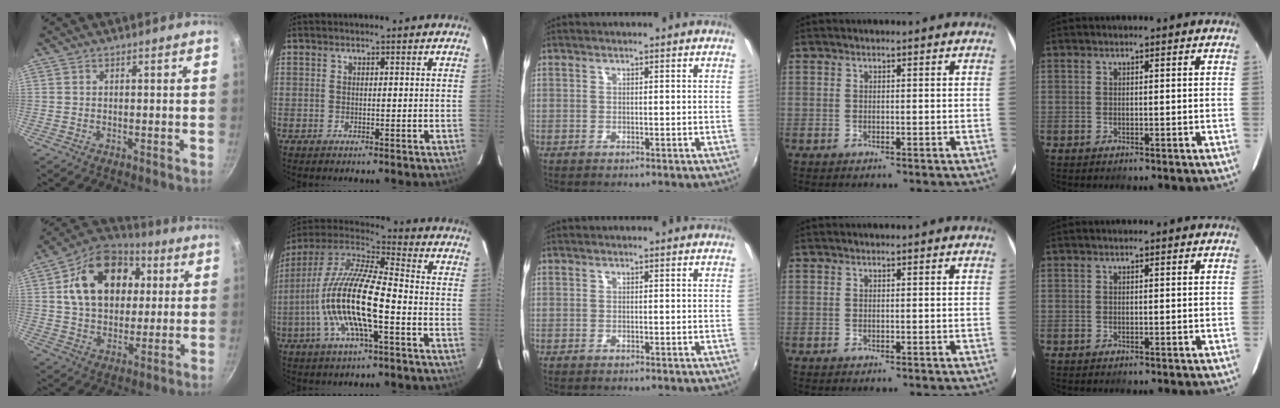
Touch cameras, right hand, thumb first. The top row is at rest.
{"thumb": {"total": 20.4, "force": [4.9, 14.6, 13.4], "torque": [-0.194, 0.014, 0.072]}, "index": {"total": 17.8, "force": [-4.9, 4.2, 16.5], "torque": [-0.317, -0.013, -0.100]}}